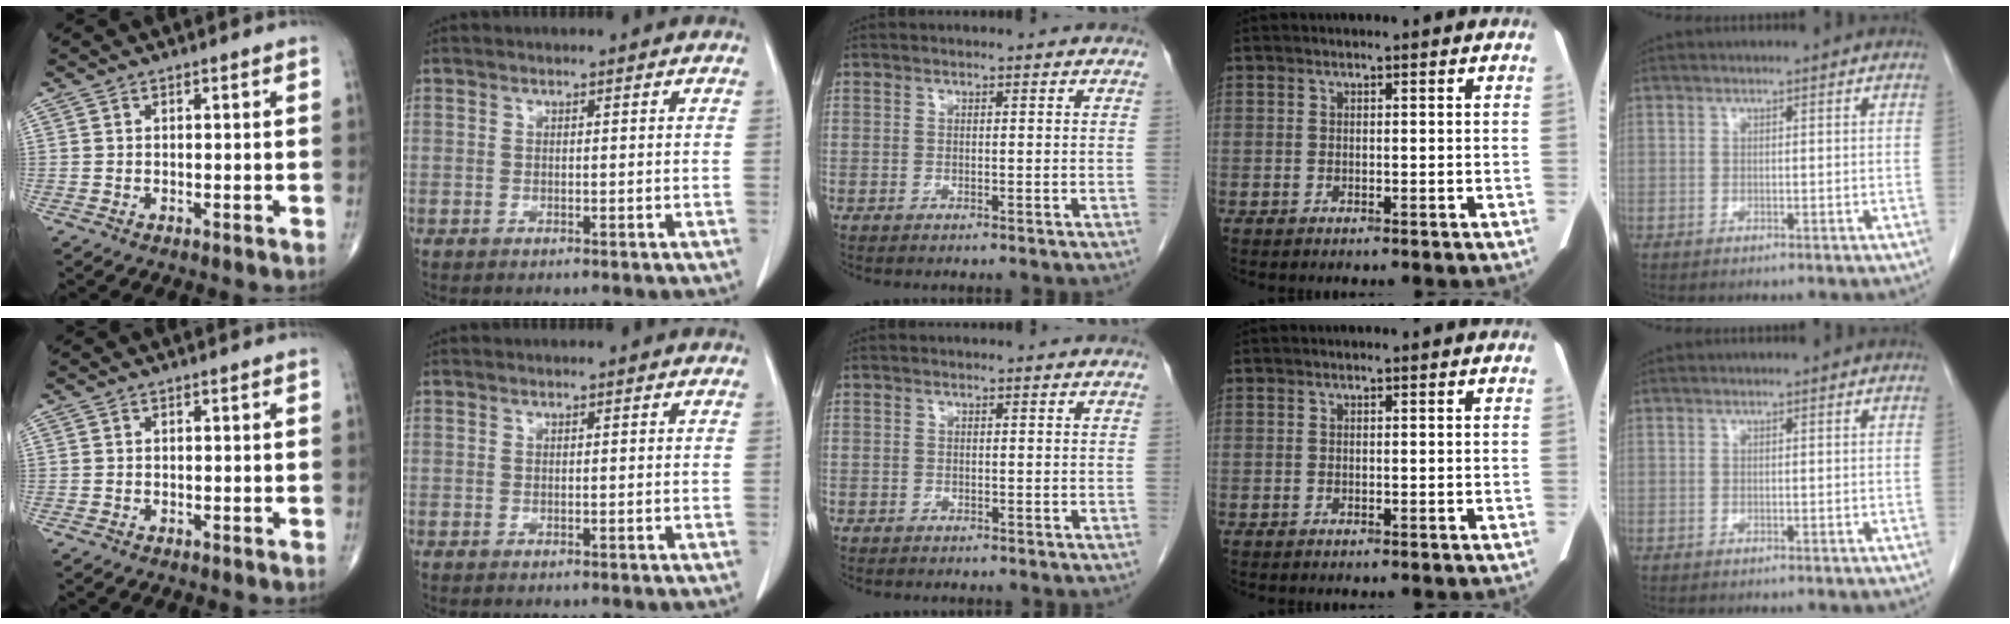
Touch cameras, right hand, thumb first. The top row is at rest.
{"middle": {"total": 1.0, "force": [-0.8, 0.7, 0.1], "torque": [-0.010, 0.002, -0.013]}}